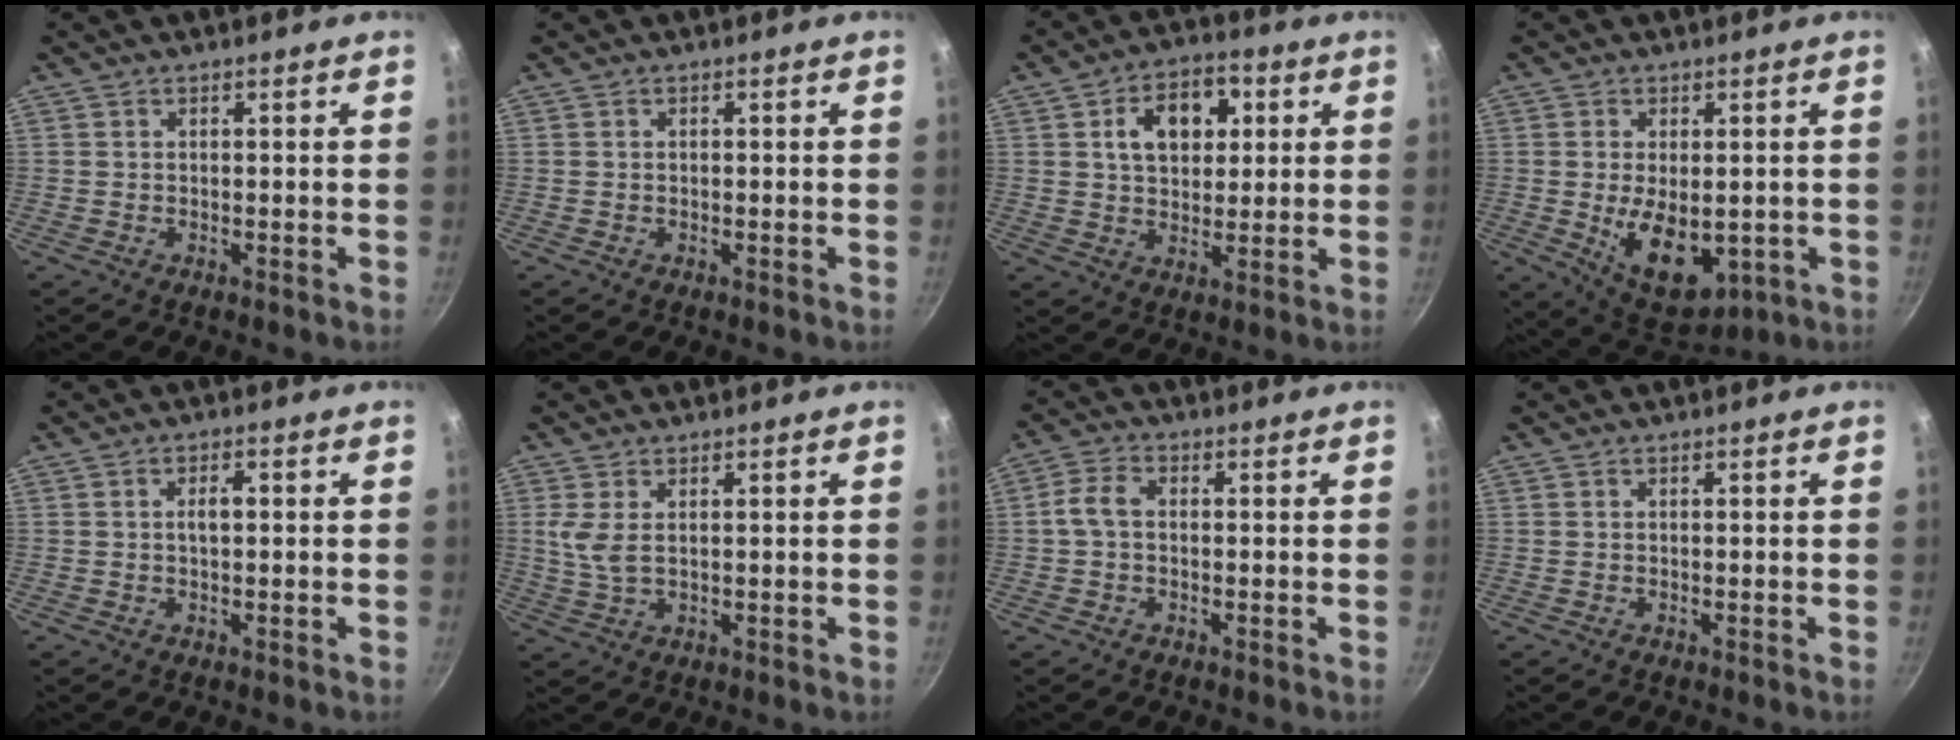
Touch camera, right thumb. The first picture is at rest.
{"total": 0.0}
{"total": 11.0, "force": [3.1, 7.1, 7.8], "torque": [-0.092, 0.002, 0.047]}
{"total": 12.3, "force": [-2.2, 6.9, 9.9], "torque": [-0.142, -0.015, -0.012]}
{"total": 2.2, "force": [0.2, 1.0, 1.9], "torque": [-0.034, 0.006, 0.001]}
{"total": 4.0, "force": [1.1, 1.9, 3.3], "torque": [-0.079, -0.003, 0.030]}
{"total": 4.5, "force": [-0.1, 3.0, 3.4], "torque": [-0.067, 0.014, -0.008]}
{"total": 0.0}